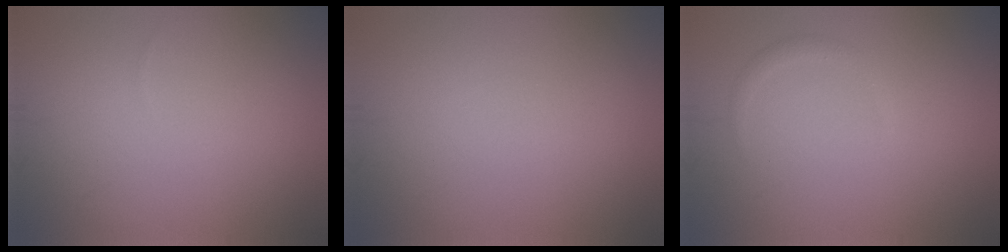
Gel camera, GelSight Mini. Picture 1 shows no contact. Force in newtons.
{"total": 0.0}
{"total": 1.0, "press": 1.0, "slide": 0.1}